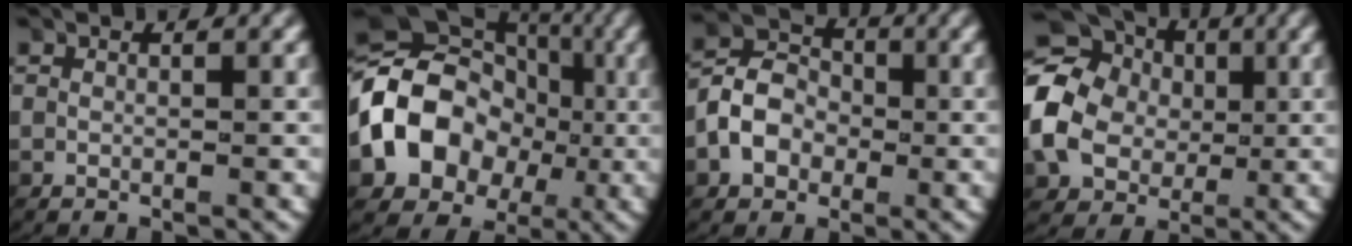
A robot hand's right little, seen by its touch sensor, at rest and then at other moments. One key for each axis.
{"total": 12.8, "fx": 0.6, "fy": 10.6, "fz": 7.2, "tx": -0.152, "ty": -0.009, "tz": 0.006}
{"total": 5.1, "fx": -0.8, "fy": 4.3, "fz": 2.7, "tx": -0.057, "ty": 0.001, "tz": -0.017}
{"total": 12.5, "fx": 2.5, "fy": 11.0, "fz": 5.3, "tx": -0.122, "ty": 0.008, "tz": 0.019}